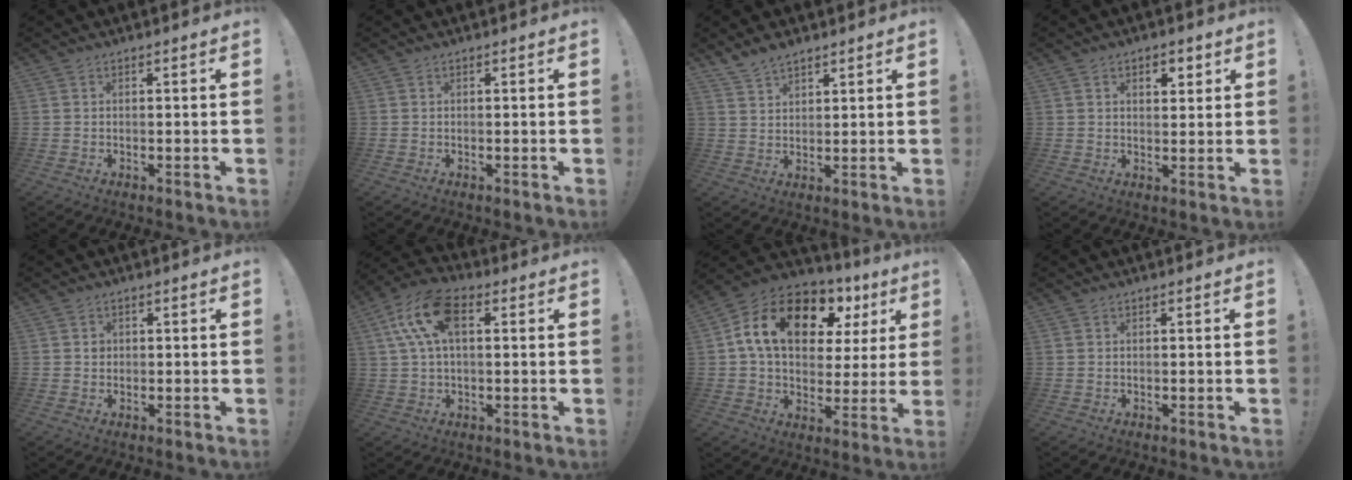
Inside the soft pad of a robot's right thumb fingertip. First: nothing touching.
{"total": 0.0}
{"total": 4.9, "force": [4.2, 2.0, 1.6], "torque": [-0.031, -0.026, 0.080]}
{"total": 3.8, "force": [2.0, 2.3, 2.2], "torque": [-0.019, -0.007, 0.029]}
{"total": 1.3, "force": [0.1, 1.3, 0.4], "torque": [-0.008, 0.004, 0.001]}
{"total": 13.8, "force": [3.8, 7.8, 10.8], "torque": [-0.207, 0.005, 0.072]}
{"total": 18.5, "force": [8.5, 11.0, 12.2], "torque": [-0.208, -0.030, 0.150]}
{"total": 0.0}